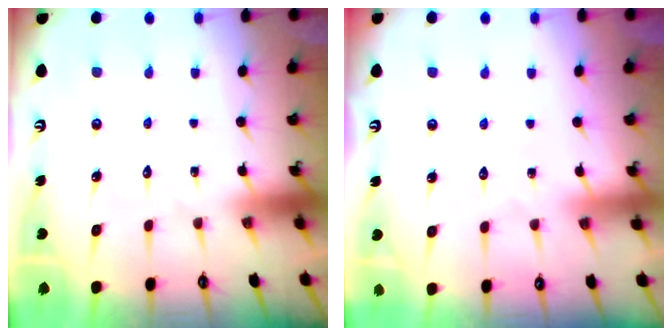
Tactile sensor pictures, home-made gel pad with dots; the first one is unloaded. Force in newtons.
{"total": 2.4, "press": 2.4, "slide": 0.4}